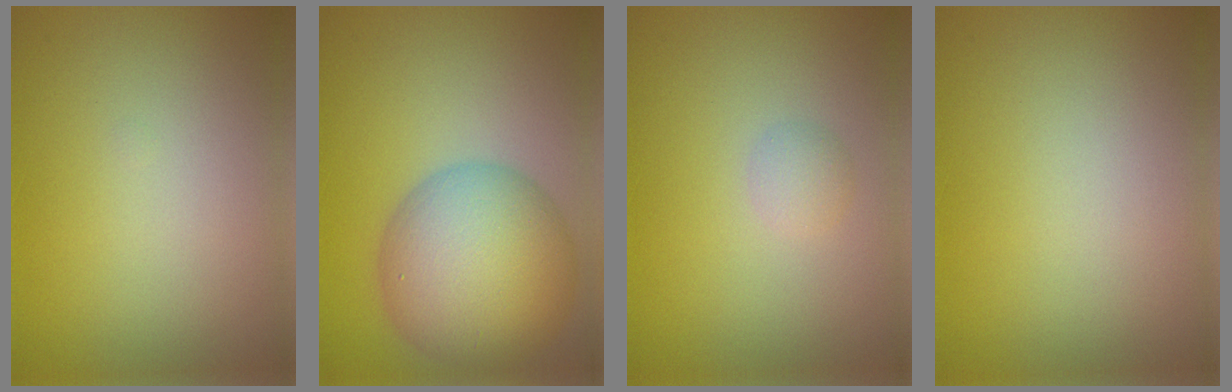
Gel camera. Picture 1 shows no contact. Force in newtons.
{"total": 10.3, "press": 10.3, "slide": 0.3}
{"total": 1.1, "press": 1.1, "slide": 0.1}
{"total": 0.0}